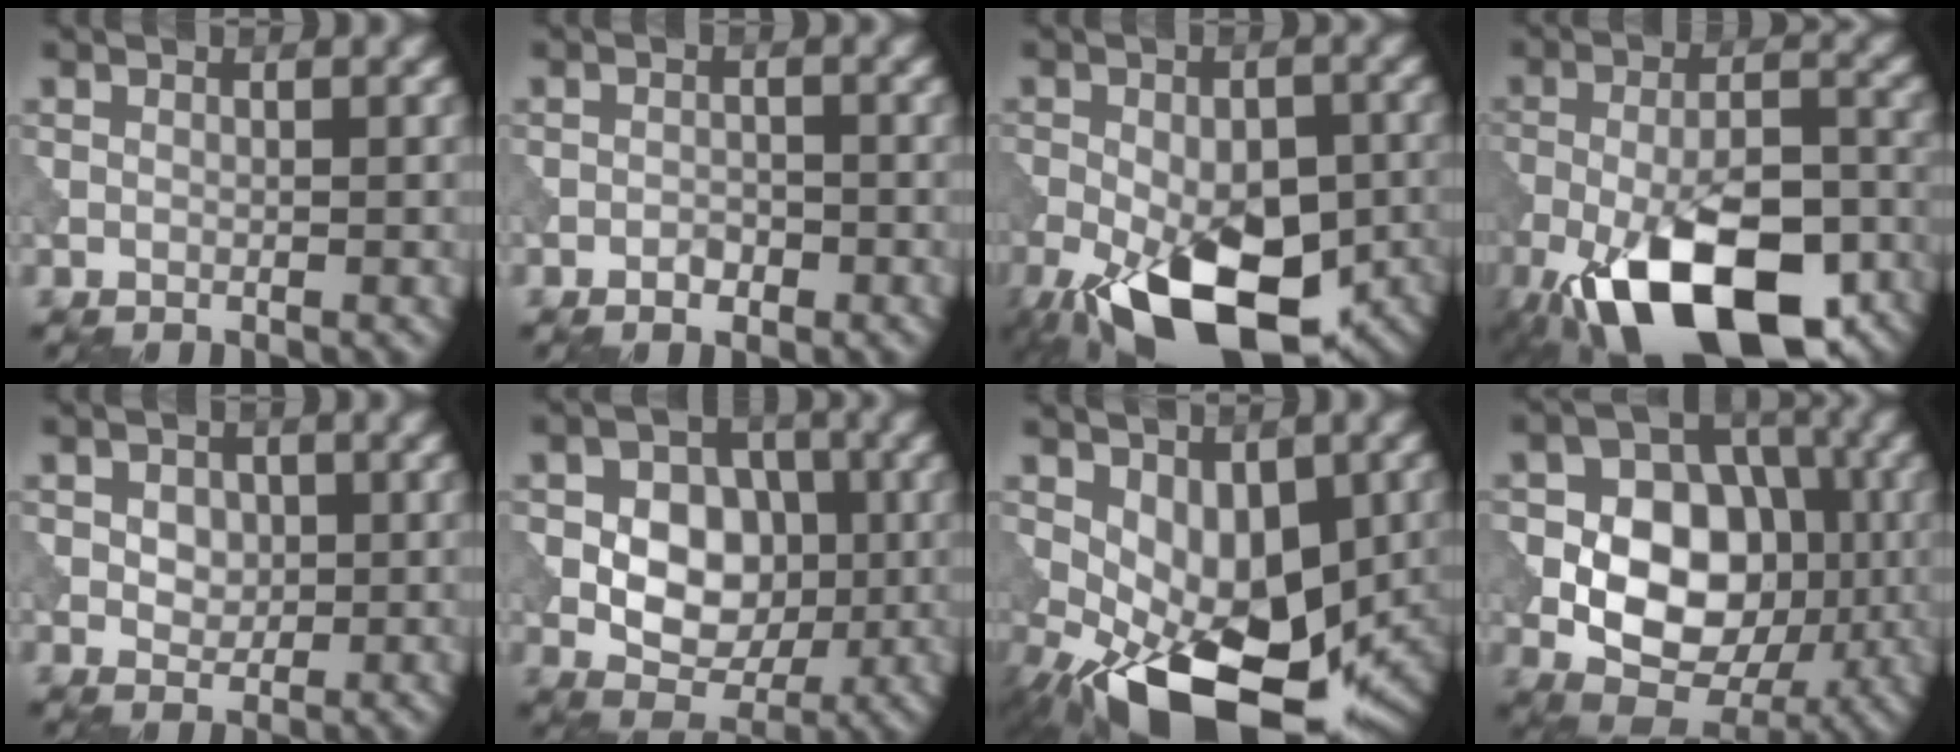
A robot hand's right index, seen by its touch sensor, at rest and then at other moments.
{"total": 1.3, "force": [-0.8, 0.7, 0.7], "torque": [-0.010, 0.002, -0.016]}
{"total": 15.7, "force": [-7.2, 8.1, 11.4], "torque": [-0.191, -0.040, -0.108]}
{"total": 16.2, "force": [-9.0, 6.8, 11.7], "torque": [-0.199, -0.021, -0.149]}
{"total": 2.2, "force": [0.4, 1.7, 1.4], "torque": [-0.025, 0.002, 0.003]}
{"total": 7.2, "force": [-0.1, 5.3, 4.8], "torque": [-0.064, 0.009, -0.009]}
{"total": 12.4, "force": [-3.5, 6.8, 9.8], "torque": [-0.151, -0.024, -0.050]}
{"total": 9.9, "force": [-1.2, 7.0, 6.8], "torque": [-0.100, 0.013, -0.030]}